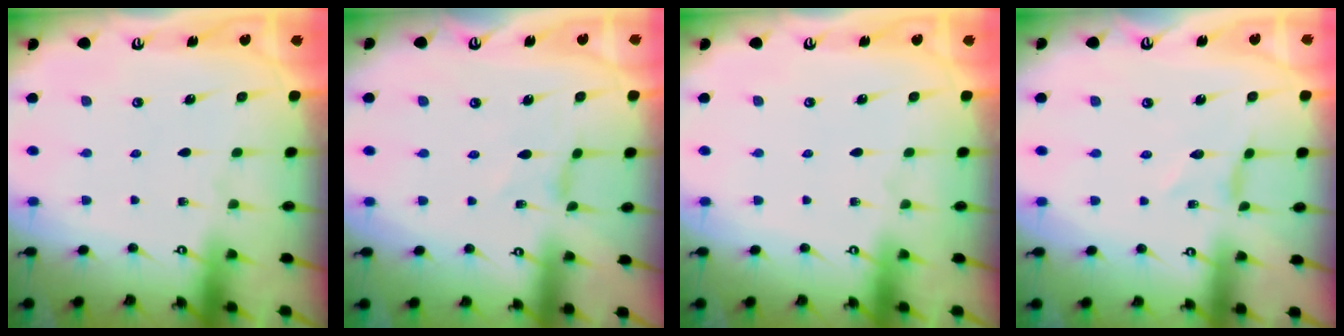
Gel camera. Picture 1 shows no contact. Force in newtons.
{"total": 0.0}
{"total": 0.0}
{"total": 0.0}